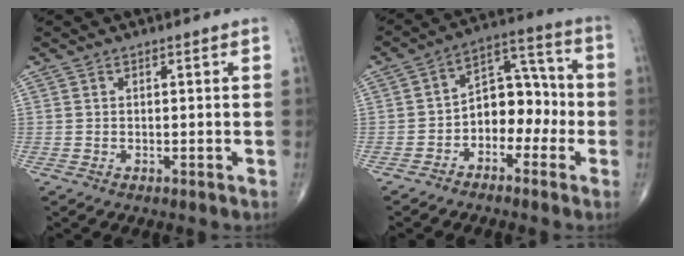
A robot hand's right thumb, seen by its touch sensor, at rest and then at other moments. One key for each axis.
{"total": 10.1, "fx": -2.8, "fy": 7.1, "fz": 6.7, "tx": -0.064, "ty": 0.049, "tz": -0.058}